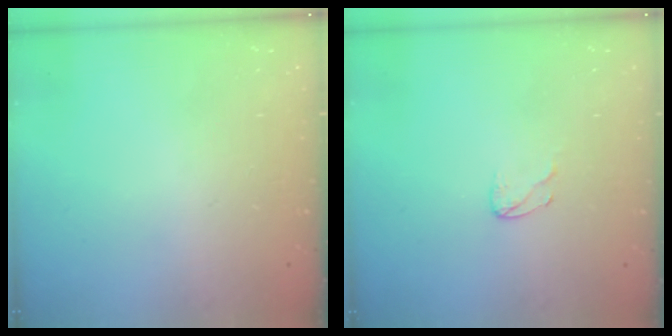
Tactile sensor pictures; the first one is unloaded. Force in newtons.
{"total": 3.2, "press": 3.2, "slide": 0.3}